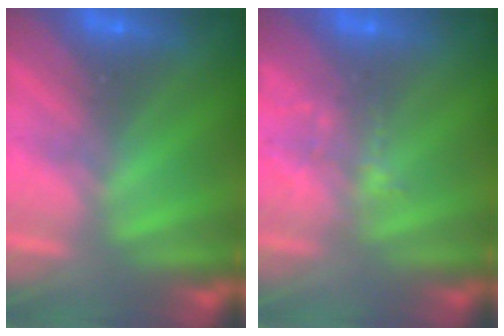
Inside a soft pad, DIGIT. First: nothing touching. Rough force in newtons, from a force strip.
{"total": 1.6}